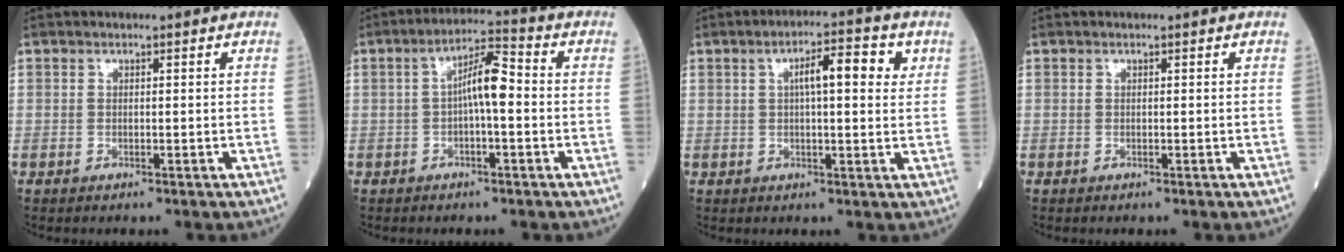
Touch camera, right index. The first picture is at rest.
{"total": 6.2, "force": [-0.2, 1.2, 6.1], "torque": [-0.105, 0.022, -0.008]}
{"total": 7.0, "force": [2.2, 1.7, 6.4], "torque": [-0.097, 0.016, 0.028]}
{"total": 0.0}